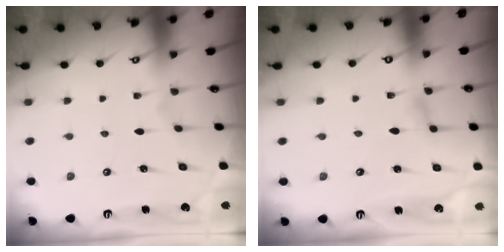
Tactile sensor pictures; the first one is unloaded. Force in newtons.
{"total": 2.6, "press": 2.6, "slide": 0.3}